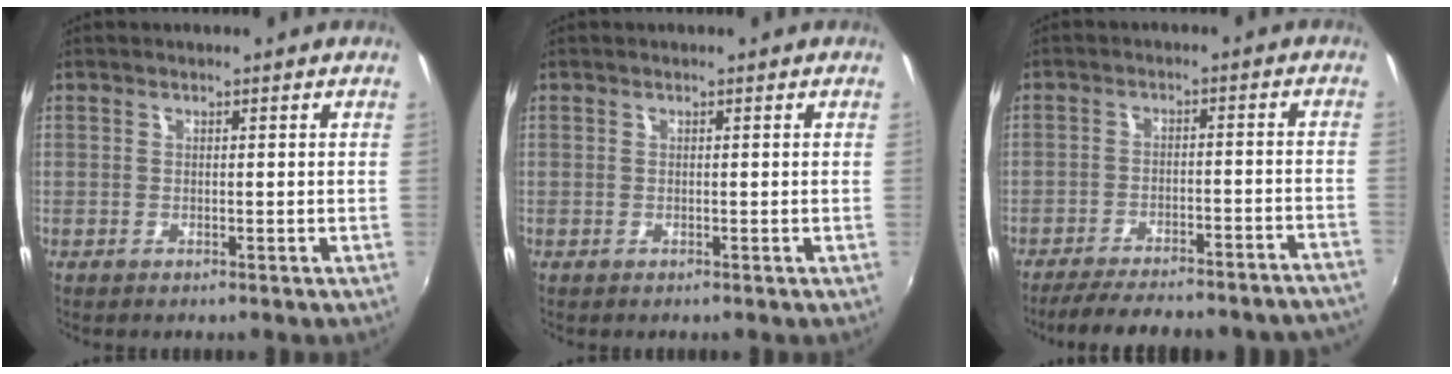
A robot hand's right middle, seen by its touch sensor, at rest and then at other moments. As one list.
[{"total": 0.0}, {"total": 19.1, "force": [-17.4, 2.7, 7.4], "torque": [-0.120, -0.006, -0.218]}]